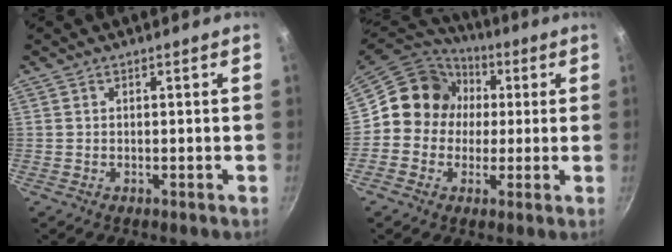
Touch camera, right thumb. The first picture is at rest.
{"total": 12.8, "force": [1.2, 11.8, 4.7], "torque": [-0.037, 0.028, -0.003]}